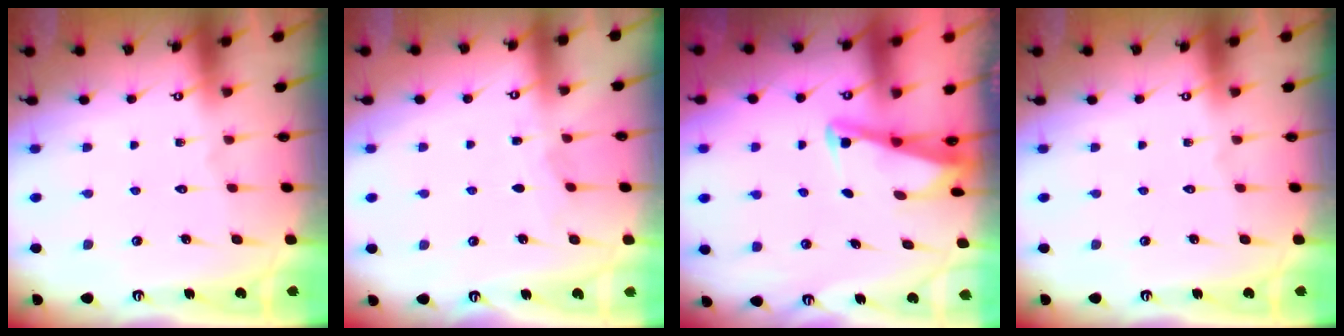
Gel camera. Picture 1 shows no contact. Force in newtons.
{"total": 3.7, "press": 3.7, "slide": 0.5}
{"total": 2.8, "press": 2.8, "slide": 0.3}
{"total": 0.0}